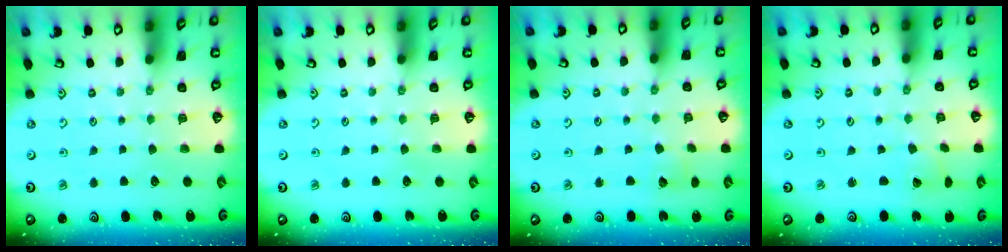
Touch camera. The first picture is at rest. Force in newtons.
{"total": 0.0}
{"total": 4.7, "press": 4.7, "slide": 0.5}
{"total": 1.9, "press": 1.9, "slide": 0.0}